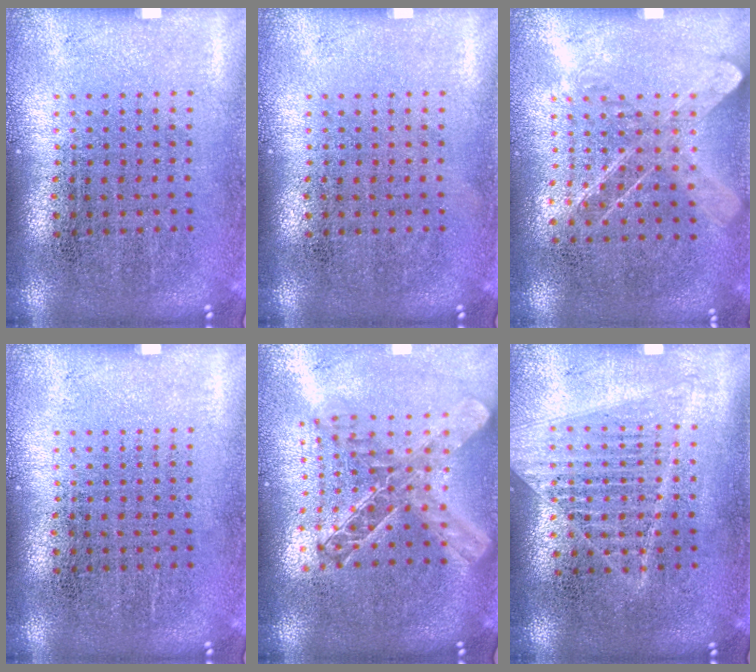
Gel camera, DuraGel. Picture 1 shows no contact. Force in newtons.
{"total": 0.0}
{"total": 1.3, "press": 1.0, "slide": 0.7}
{"total": 0.0}
{"total": 2.0, "press": 1.7, "slide": 1.0}
{"total": 1.1, "press": 1.1, "slide": 0.2}